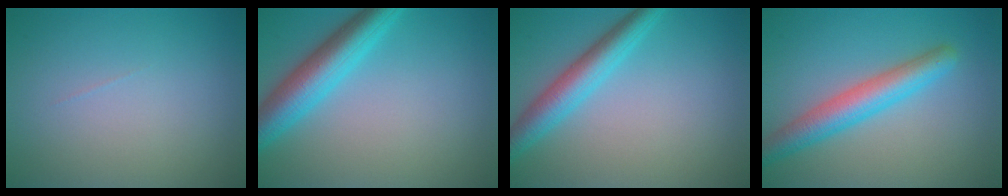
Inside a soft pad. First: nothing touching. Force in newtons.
{"total": 5.8, "press": 5.8, "slide": 0.2}
{"total": 4.2, "press": 4.2, "slide": 0.1}
{"total": 4.6, "press": 4.6, "slide": 0.2}